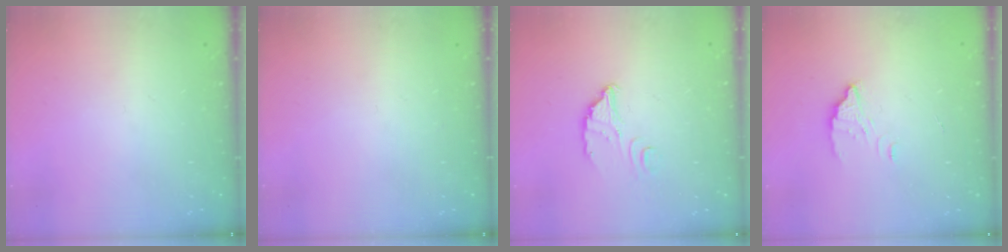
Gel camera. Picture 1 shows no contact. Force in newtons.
{"total": 0.0}
{"total": 2.9, "press": 2.9, "slide": 0.3}
{"total": 2.7, "press": 2.7, "slide": 0.1}